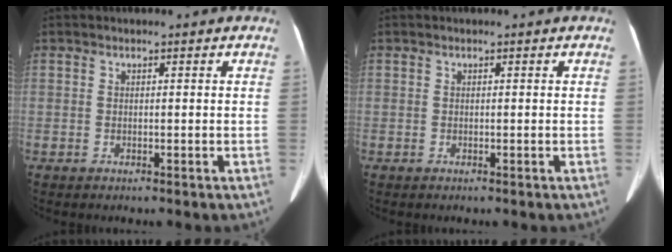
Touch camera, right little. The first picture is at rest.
{"total": 0.0}